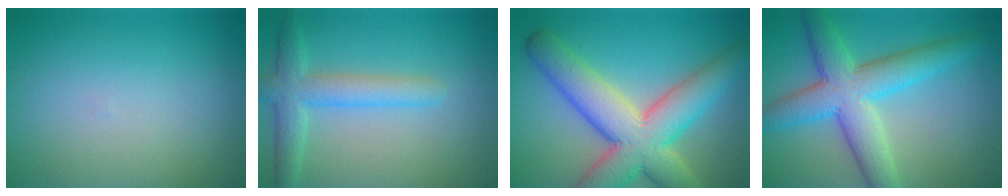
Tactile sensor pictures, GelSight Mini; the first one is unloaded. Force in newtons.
{"total": 3.8, "press": 3.8, "slide": 0.2}
{"total": 10.2, "press": 10.2, "slide": 0.8}
{"total": 7.5, "press": 7.5, "slide": 0.3}